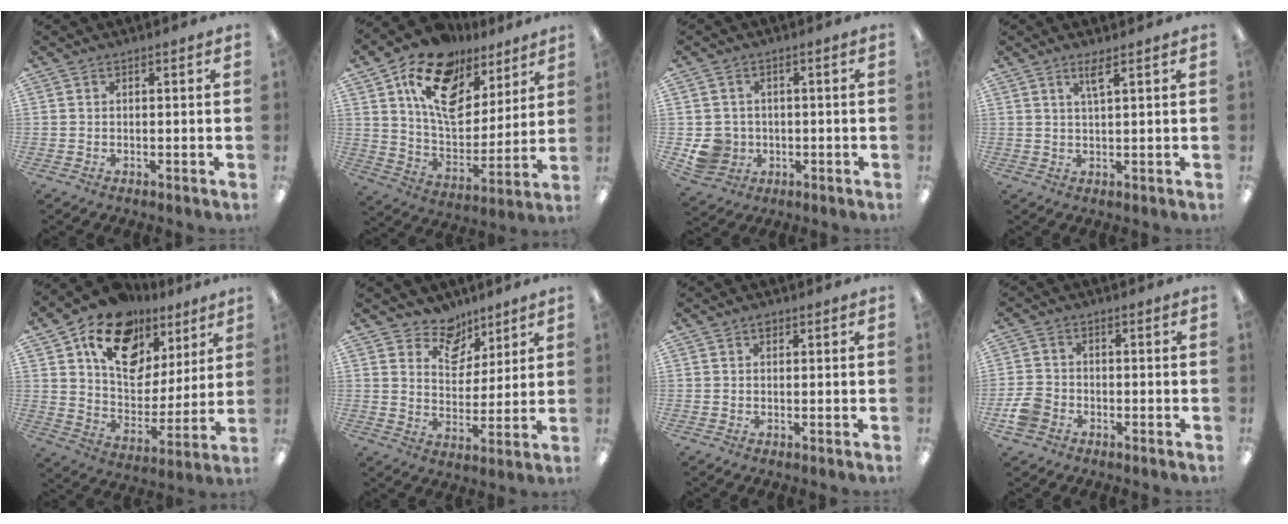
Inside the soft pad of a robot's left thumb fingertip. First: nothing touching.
{"total": 17.8, "force": [10.8, 10.5, 9.6], "torque": [-0.167, -0.053, 0.195]}
{"total": 6.0, "force": [-1.0, 5.7, 1.4], "torque": [-0.038, 0.012, -0.012]}
{"total": 3.0, "force": [2.0, 0.2, 2.2], "torque": [-0.051, 0.002, 0.033]}
{"total": 17.9, "force": [11.3, 11.4, 7.9], "torque": [-0.127, -0.063, 0.205]}
{"total": 9.5, "force": [7.1, 6.0, 2.1], "torque": [-0.038, -0.049, 0.133]}
{"total": 1.0, "force": [0.5, 0.6, 0.6], "torque": [-0.004, 0.000, 0.006]}
{"total": 5.1, "force": [-2.6, 3.8, 2.2], "torque": [-0.050, 0.012, -0.050]}